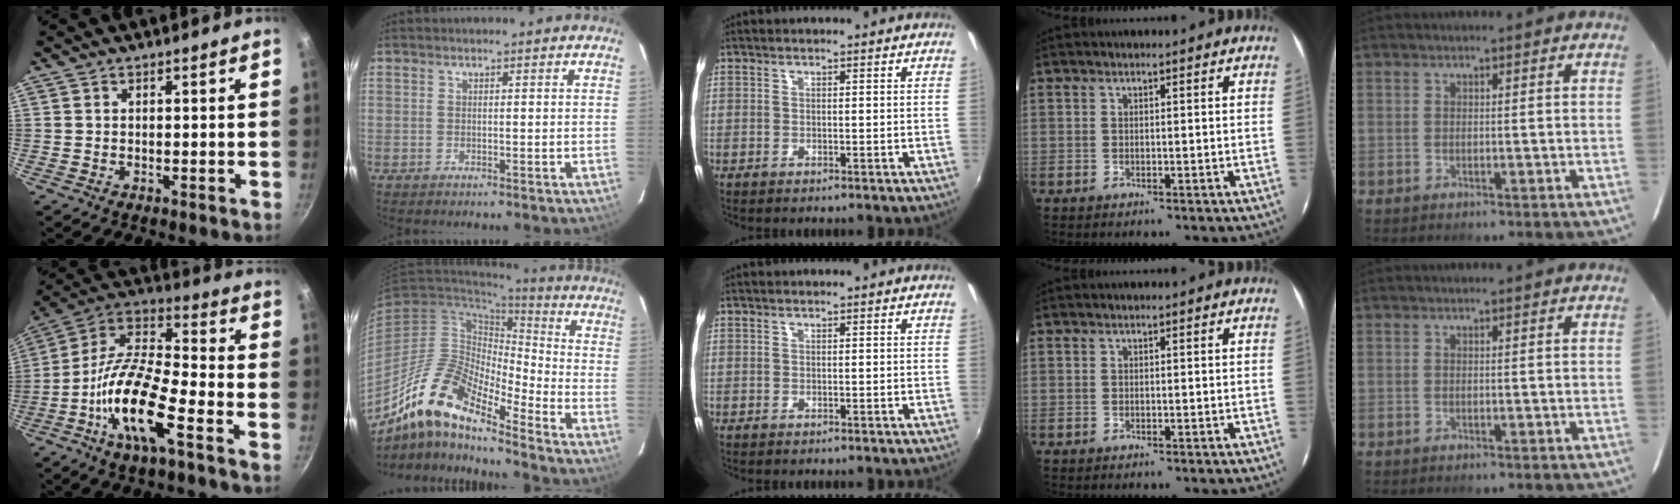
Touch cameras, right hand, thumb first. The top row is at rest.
{"thumb": {"total": 16.8, "force": [-7.1, 4.9, 14.4], "torque": [-0.270, 0.049, -0.154]}, "index": {"total": 16.4, "force": [-12.5, 3.9, 9.8], "torque": [-0.171, -0.009, -0.250]}}